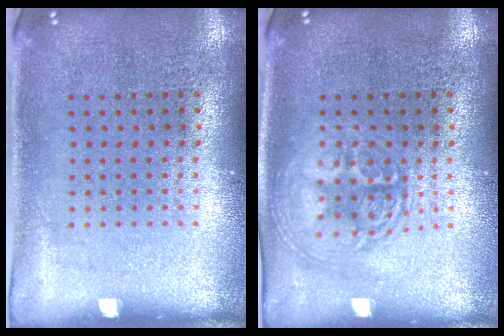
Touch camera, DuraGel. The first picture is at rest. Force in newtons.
{"total": 2.0, "press": 1.9, "slide": 0.3}